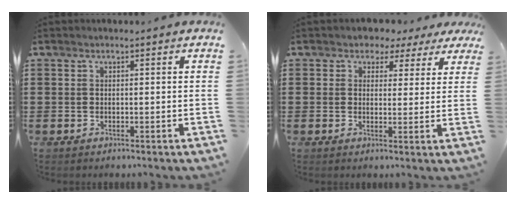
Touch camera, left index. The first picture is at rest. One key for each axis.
{"total": 2.8, "fx": 1.9, "fy": 2.1, "fz": 0.3, "tx": -0.014, "ty": 0.000, "tz": 0.029}